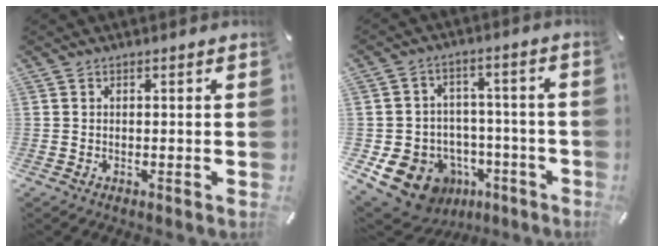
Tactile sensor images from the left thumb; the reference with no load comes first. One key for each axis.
{"total": 14.1, "fx": -6.3, "fy": 11.4, "fz": 5.5, "tx": -0.094, "ty": 0.033, "tz": -0.096}